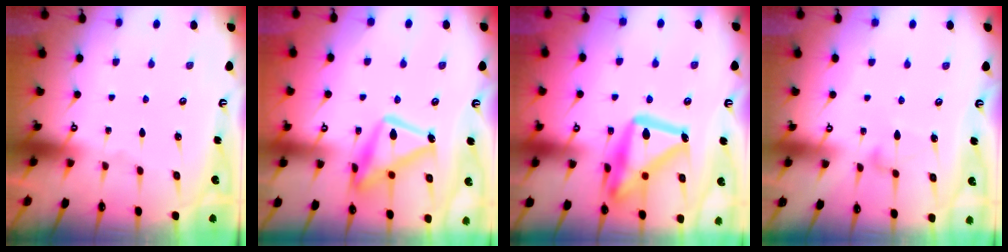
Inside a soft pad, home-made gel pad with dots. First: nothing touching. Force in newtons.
{"total": 15.9, "press": 15.9, "slide": 1.4}
{"total": 22.8, "press": 22.8, "slide": 1.8}
{"total": 6.0, "press": 6.0, "slide": 0.4}